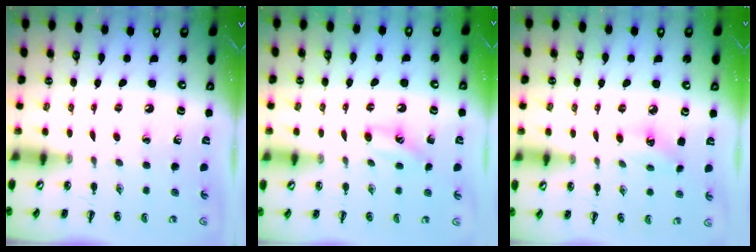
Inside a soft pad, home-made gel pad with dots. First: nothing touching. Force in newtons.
{"total": 6.2, "press": 6.0, "slide": 1.7}
{"total": 5.4, "press": 5.2, "slide": 1.5}